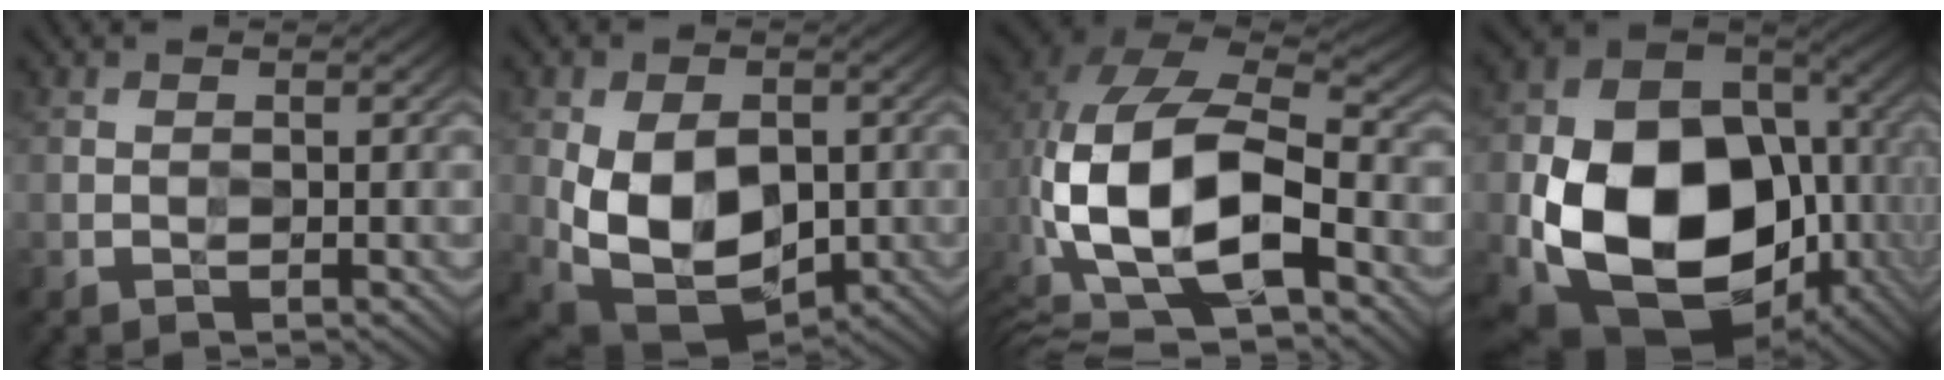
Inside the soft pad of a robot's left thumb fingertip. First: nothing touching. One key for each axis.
{"total": 12.8, "fx": -1.7, "fy": 8.3, "fz": 9.5, "tx": -0.193, "ty": -0.031, "tz": -0.021}
{"total": 16.3, "fx": -3.4, "fy": 9.5, "fz": 12.9, "tx": -0.261, "ty": -0.024, "tz": -0.053}
{"total": 20.3, "fx": -3.8, "fy": 14.8, "fz": 13.3, "tx": -0.288, "ty": -0.059, "tz": -0.038}